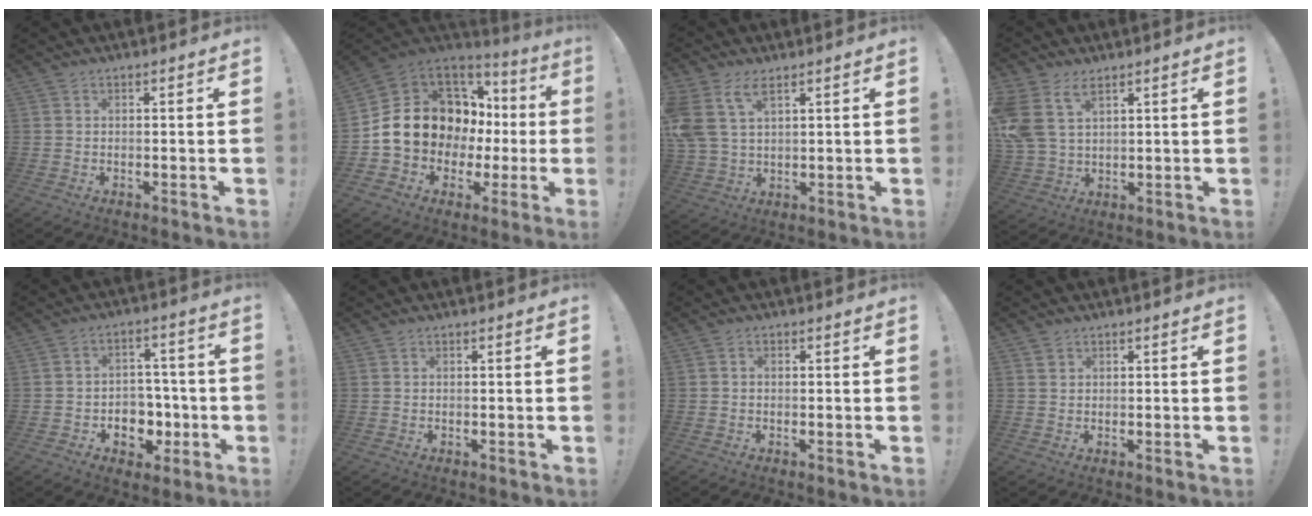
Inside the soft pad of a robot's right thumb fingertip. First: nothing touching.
{"total": 16.7, "force": [2.8, 13.7, 9.2], "torque": [-0.156, -0.012, 0.092]}
{"total": 9.5, "force": [4.9, 5.2, 6.2], "torque": [-0.132, -0.011, 0.099]}
{"total": 10.5, "force": [5.6, 6.3, 6.3], "torque": [-0.135, -0.022, 0.110]}
{"total": 8.8, "force": [-2.4, 7.7, 3.5], "torque": [-0.039, 0.016, -0.033]}
{"total": 0.0}
{"total": 0.7, "force": [-0.3, 0.6, 0.3], "torque": [-0.014, 0.006, -0.003]}
{"total": 1.2, "force": [1.0, 0.6, 0.5], "torque": [-0.002, -0.004, 0.017]}